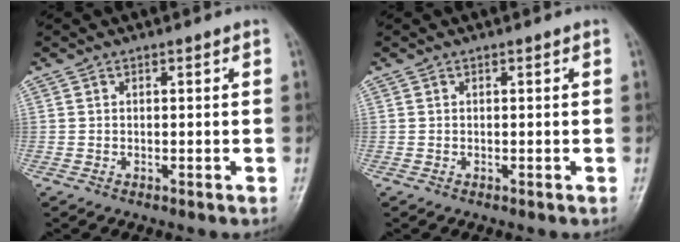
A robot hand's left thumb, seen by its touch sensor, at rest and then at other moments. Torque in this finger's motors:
{"motor_torque": [1.40, 1.30, -0.15, -0.06, 0.00]}